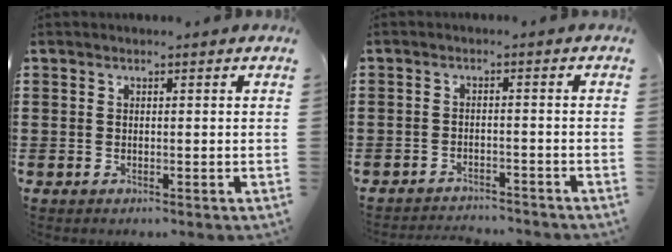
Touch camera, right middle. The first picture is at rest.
{"total": 2.6, "force": [-2.6, 0.2, 0.0], "torque": [-0.007, -0.001, -0.055]}